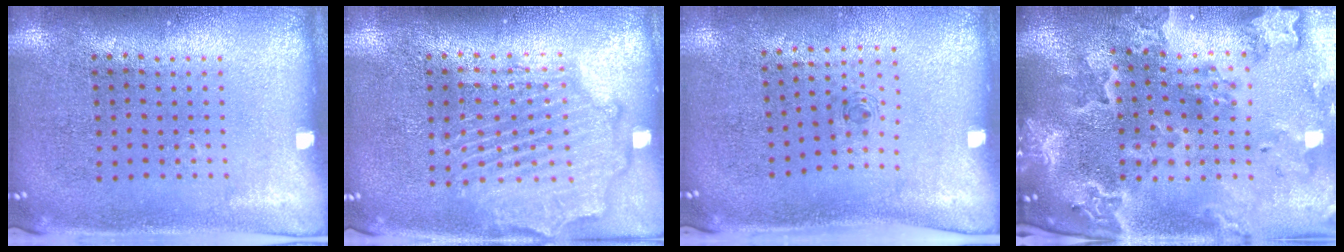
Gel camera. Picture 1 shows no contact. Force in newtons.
{"total": 2.4, "press": 2.2, "slide": 0.8}
{"total": 0.6, "press": 0.2, "slide": 0.5}
{"total": 3.5, "press": 3.2, "slide": 1.5}